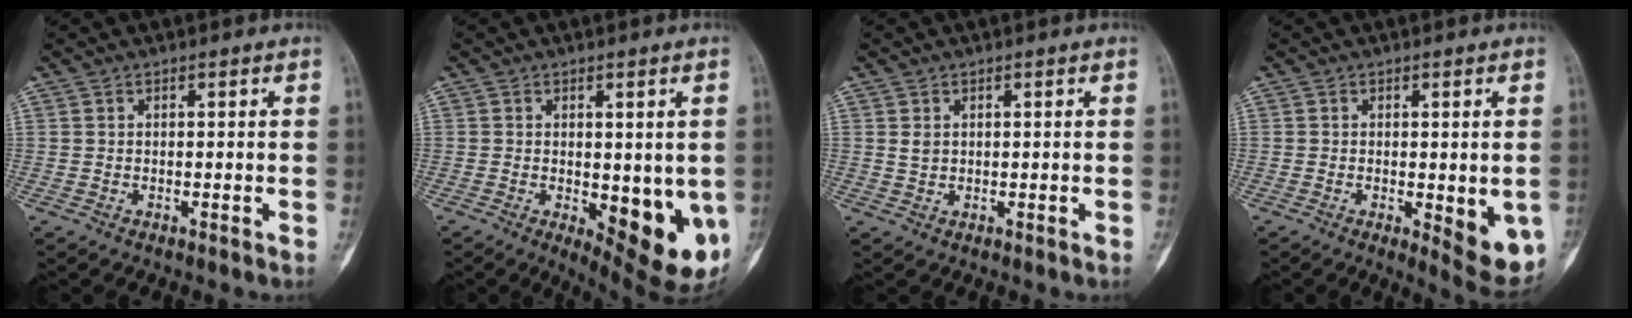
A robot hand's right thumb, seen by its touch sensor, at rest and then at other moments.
{"total": 13.0, "force": [-2.8, 5.3, 11.6], "torque": [-0.128, -0.023, -0.020]}
{"total": 1.4, "force": [0.5, 1.0, 0.8], "torque": [-0.011, -0.003, 0.014]}
{"total": 8.5, "force": [-2.0, 3.1, 7.7], "torque": [-0.088, -0.017, -0.019]}